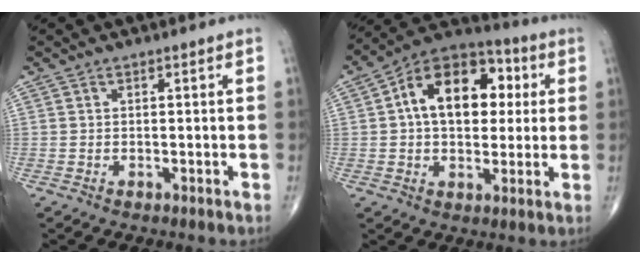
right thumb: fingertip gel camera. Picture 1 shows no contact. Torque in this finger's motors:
{"motor_torque": [-0.52, 0.72, 0.36, 0.03, 0.25]}